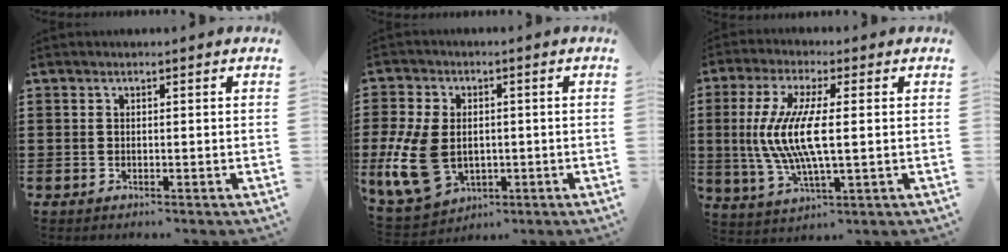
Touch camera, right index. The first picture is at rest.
{"total": 10.9, "force": [-1.5, 7.3, 7.9], "torque": [-0.198, 0.001, -0.028]}
{"total": 9.4, "force": [0.0, 2.2, 9.2], "torque": [-0.209, -0.020, -0.010]}